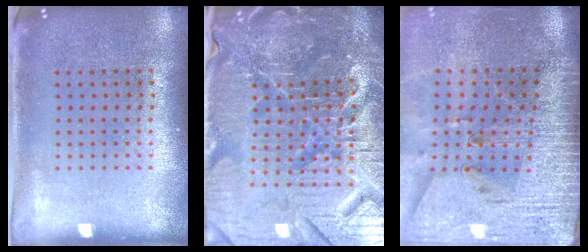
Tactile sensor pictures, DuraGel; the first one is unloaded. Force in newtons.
{"total": 7.2, "press": 6.4, "slide": 3.3}
{"total": 3.6, "press": 3.0, "slide": 2.0}